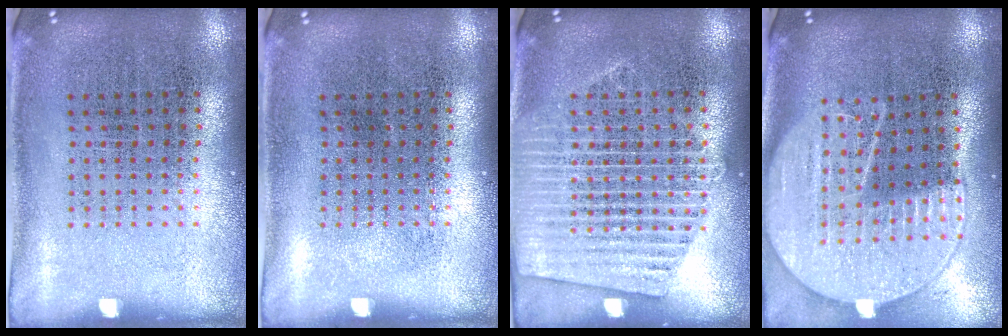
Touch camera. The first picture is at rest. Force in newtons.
{"total": 0.0}
{"total": 1.8, "press": 1.7, "slide": 0.3}
{"total": 2.0, "press": 1.8, "slide": 0.9}